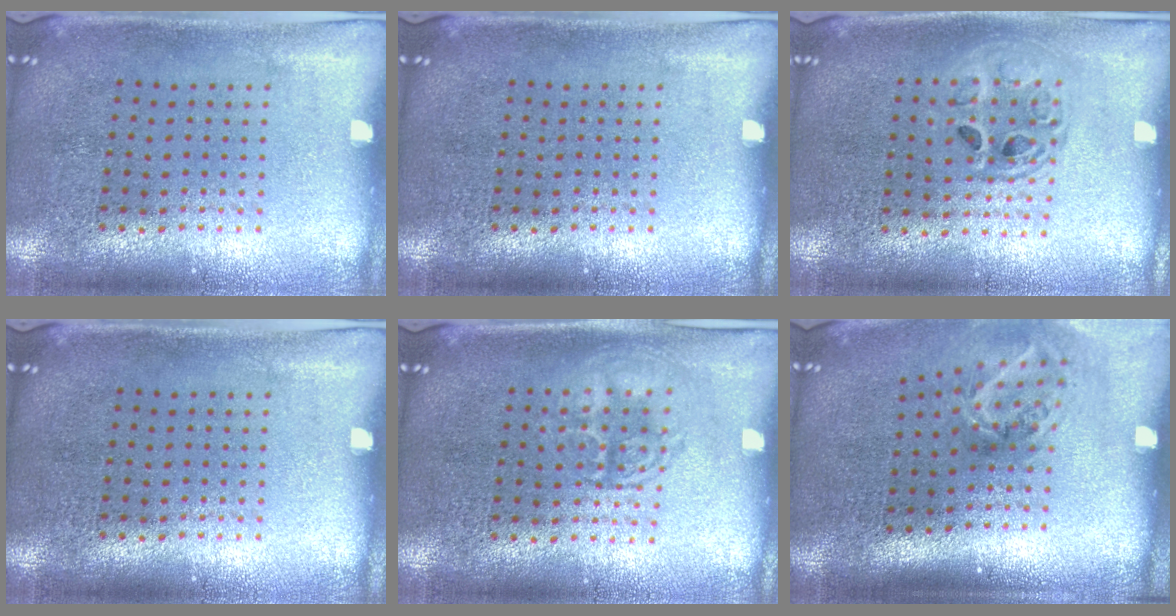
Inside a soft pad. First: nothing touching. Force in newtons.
{"total": 0.0}
{"total": 1.5, "press": 1.3, "slide": 0.7}
{"total": 0.0}
{"total": 1.3, "press": 1.3, "slide": 0.1}
{"total": 1.9, "press": 1.2, "slide": 1.5}